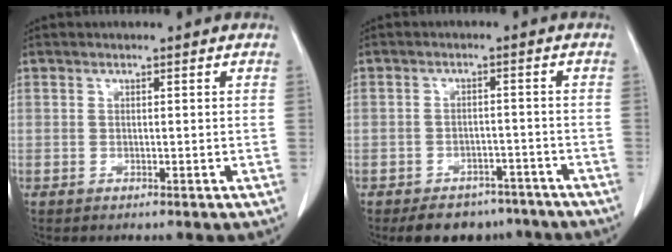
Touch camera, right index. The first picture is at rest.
{"total": 8.3, "force": [-6.8, 4.5, 1.8], "torque": [-0.005, 0.006, -0.088]}